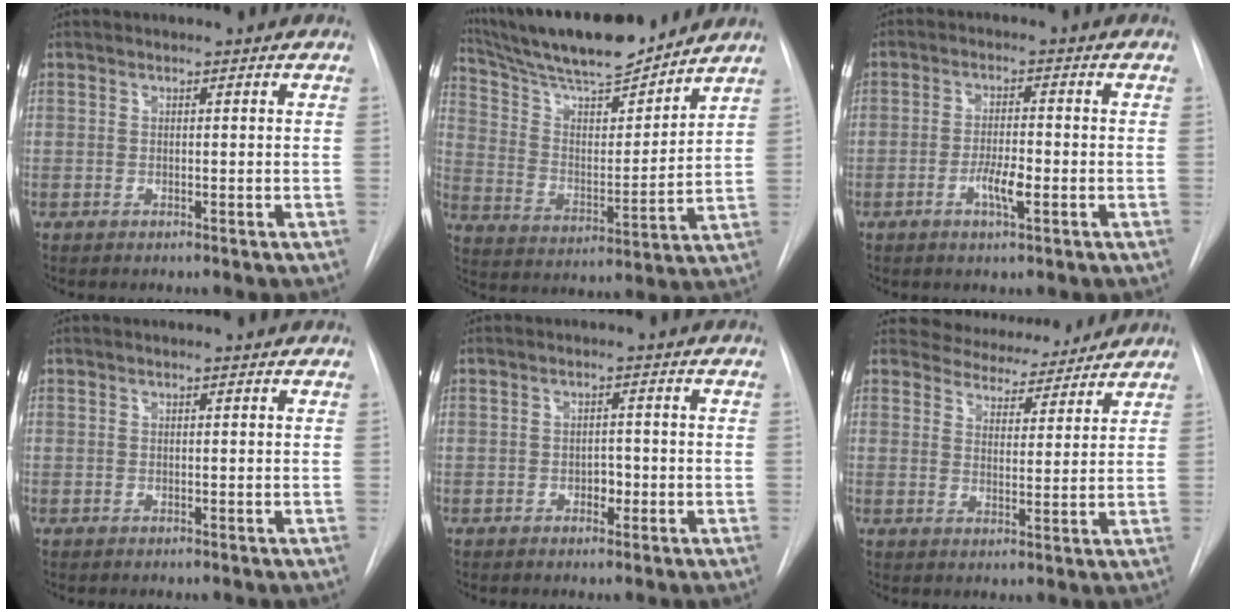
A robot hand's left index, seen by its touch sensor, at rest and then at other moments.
{"total": 19.2, "force": [17.1, 2.3, 8.3], "torque": [-0.151, 0.006, 0.286]}
{"total": 4.0, "force": [-1.5, 0.7, 3.6], "torque": [-0.065, 0.000, -0.026]}
{"total": 0.7, "force": [0.6, 0.0, 0.1], "torque": [-0.006, 0.002, 0.008]}
{"total": 1.7, "force": [-0.7, 1.1, 1.2], "torque": [-0.014, 0.005, -0.009]}
{"total": 8.9, "force": [8.4, 2.6, 0.8], "torque": [-0.004, 0.003, 0.113]}